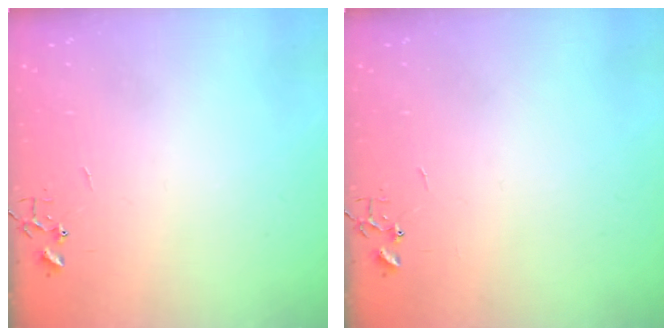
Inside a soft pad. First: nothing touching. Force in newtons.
{"total": 0.0}